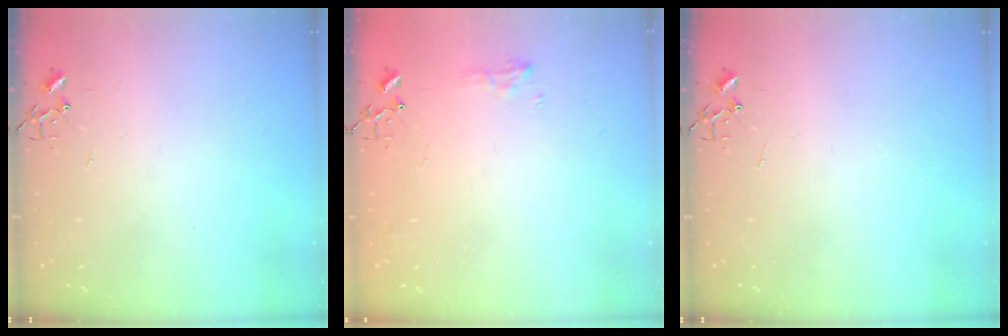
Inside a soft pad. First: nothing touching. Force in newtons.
{"total": 7.6, "press": 7.6, "slide": 0.8}
{"total": 0.0}